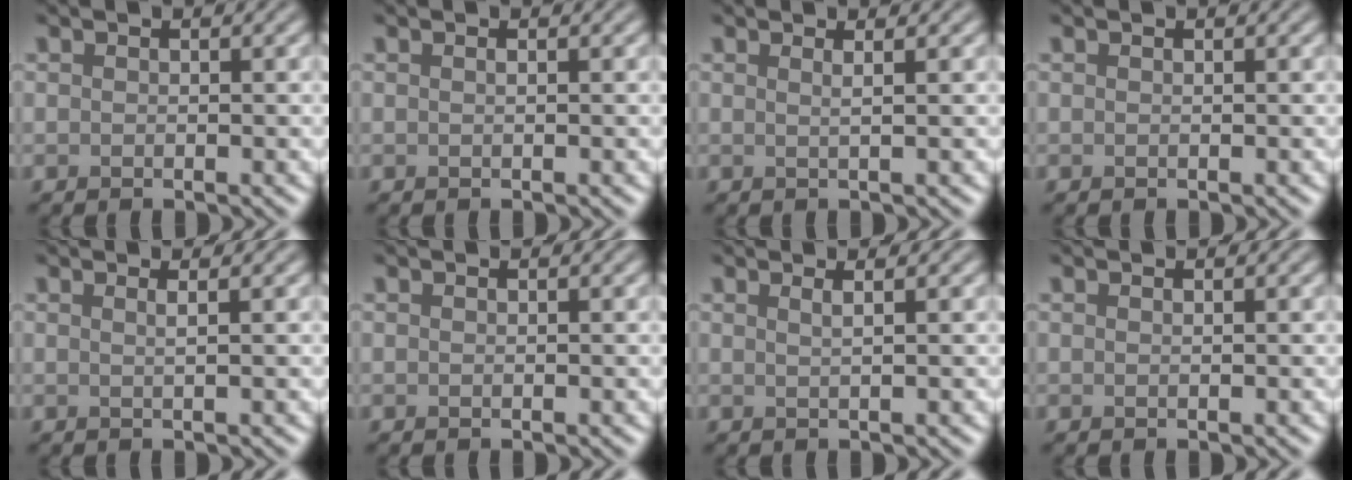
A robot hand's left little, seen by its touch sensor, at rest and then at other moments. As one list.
[{"total": 0.0}, {"total": 1.6, "force": [0.7, 0.7, 1.3], "torque": [-0.010, 0.000, -0.011]}, {"total": 0.0}, {"total": 1.3, "force": [0.5, 0.5, 1.0], "torque": [-0.007, 0.000, -0.004]}, {"total": 0.0}, {"total": 1.8, "force": [0.9, 0.8, 1.3], "torque": [-0.005, 0.001, -0.007]}, {"total": 0.0}]